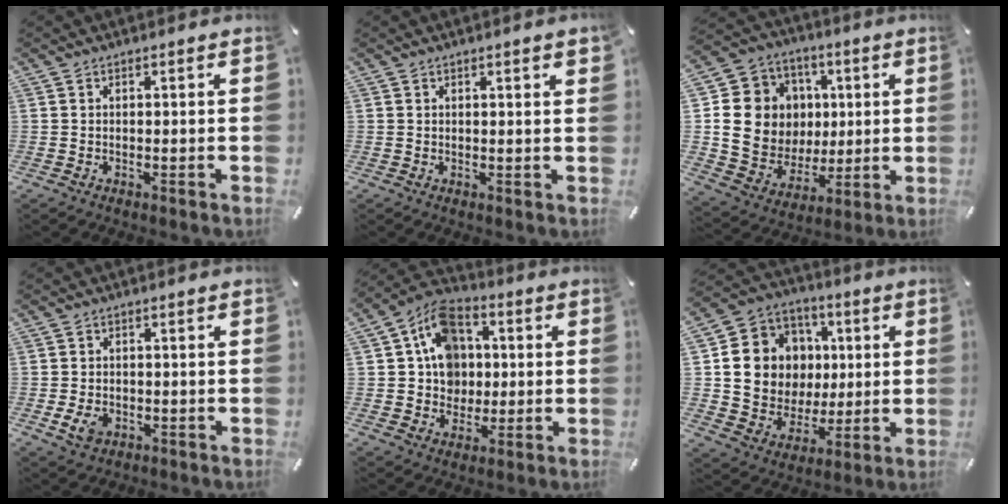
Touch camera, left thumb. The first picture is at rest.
{"total": 1.3, "force": [0.8, 0.1, 1.1], "torque": [-0.021, 0.001, 0.013]}
{"total": 15.0, "force": [1.6, 14.3, 4.2], "torque": [-0.075, -0.004, 0.054]}
{"total": 3.9, "force": [-1.2, 2.8, 2.3], "torque": [-0.060, -0.002, -0.024]}
{"total": 11.5, "force": [1.9, 10.5, 4.5], "torque": [-0.092, -0.009, 0.037]}
{"total": 14.5, "force": [2.1, 13.6, 4.5], "torque": [-0.080, -0.003, 0.055]}